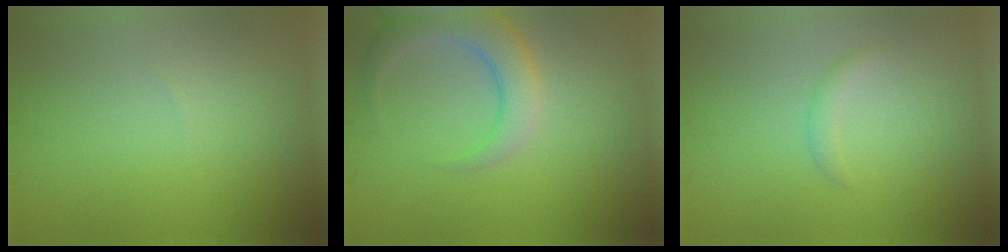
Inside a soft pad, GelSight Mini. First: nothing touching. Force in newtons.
{"total": 4.9, "press": 4.9, "slide": 0.5}
{"total": 1.1, "press": 1.1, "slide": 0.1}